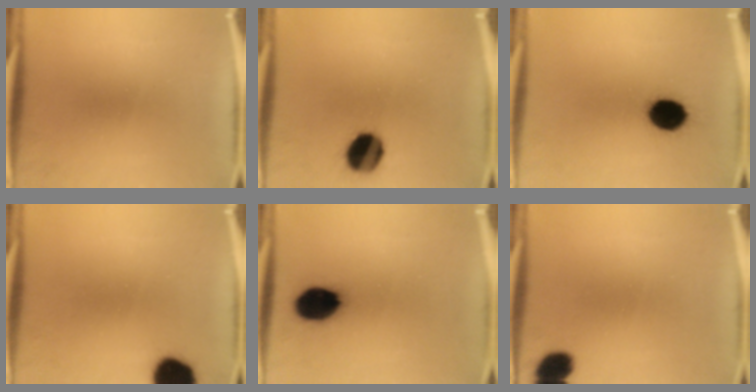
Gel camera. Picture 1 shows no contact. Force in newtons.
{"total": 11.0}
{"total": 10.2}
{"total": 10.9}
{"total": 12.0}
{"total": 6.4}